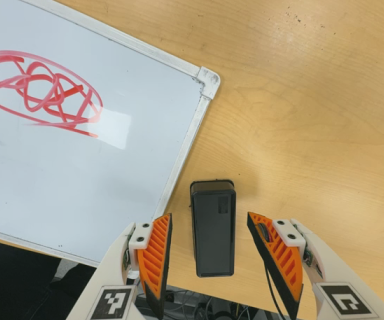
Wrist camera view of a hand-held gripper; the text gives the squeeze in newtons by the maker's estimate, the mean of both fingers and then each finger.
{"total": 0.0}